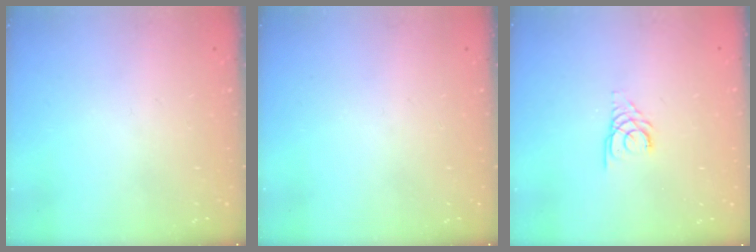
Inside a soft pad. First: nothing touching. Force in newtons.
{"total": 0.0}
{"total": 2.7, "press": 2.7, "slide": 0.3}